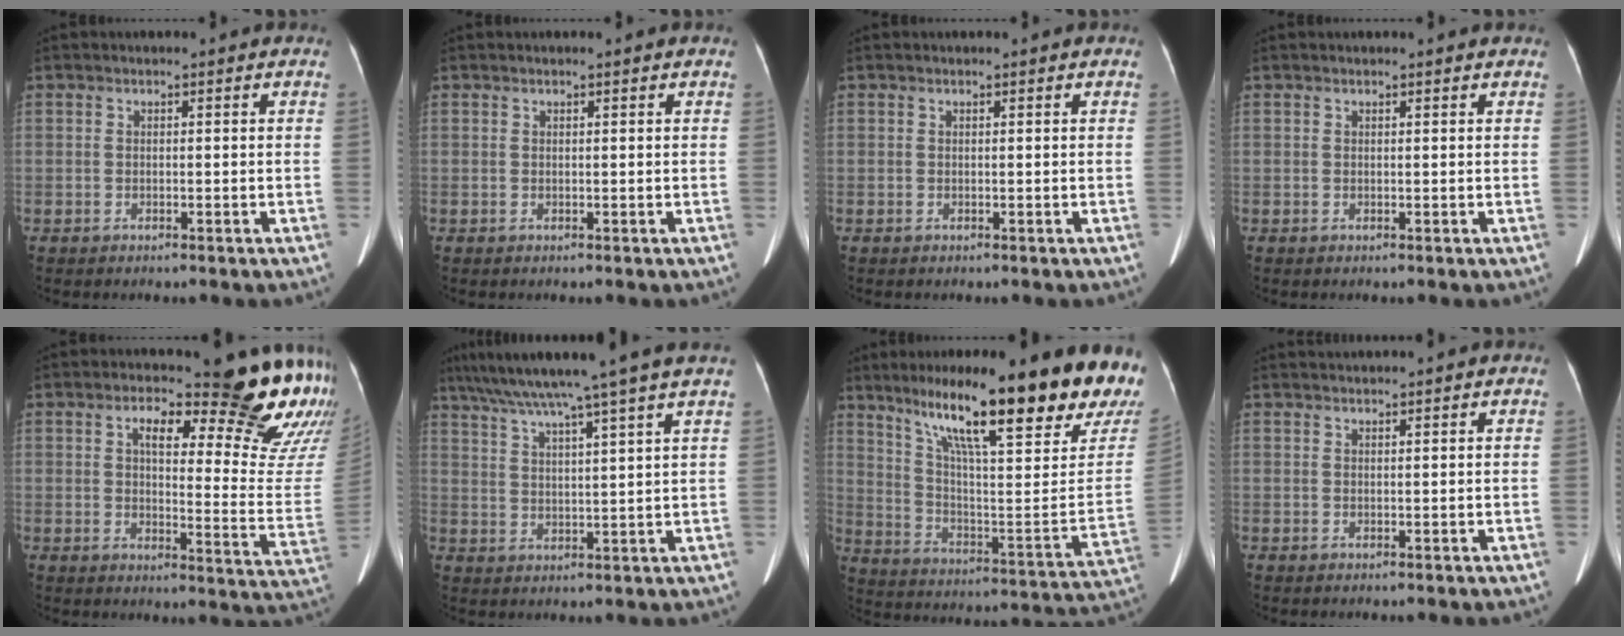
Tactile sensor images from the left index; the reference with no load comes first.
{"total": 0.6, "force": [0.5, 0.0, 0.4], "torque": [-0.008, 0.004, 0.009]}
{"total": 0.0}
{"total": 1.3, "force": [1.3, -0.1, 0.4], "torque": [-0.011, 0.009, 0.017]}
{"total": 20.8, "force": [15.9, 3.3, 13.1], "torque": [-0.164, -0.070, 0.179]}
{"total": 15.6, "force": [12.9, -2.4, 8.4], "torque": [-0.144, 0.007, 0.190]}
{"total": 28.3, "force": [20.9, 2.3, 18.9], "torque": [-0.281, -0.047, 0.296]}
{"total": 3.8, "force": [3.6, -0.4, 1.1], "torque": [-0.013, 0.031, 0.054]}